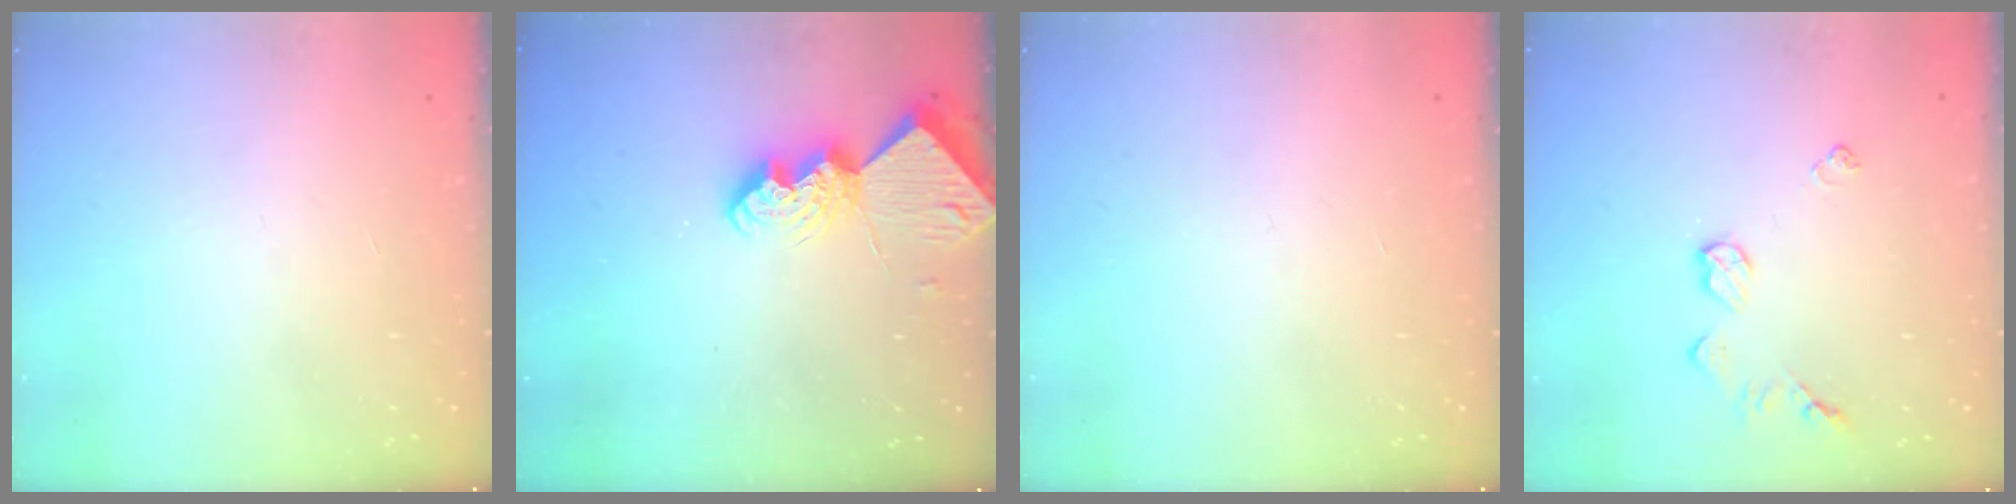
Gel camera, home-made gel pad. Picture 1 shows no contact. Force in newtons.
{"total": 11.5, "press": 11.4, "slide": 1.0}
{"total": 0.0}
{"total": 6.4, "press": 6.4, "slide": 0.6}